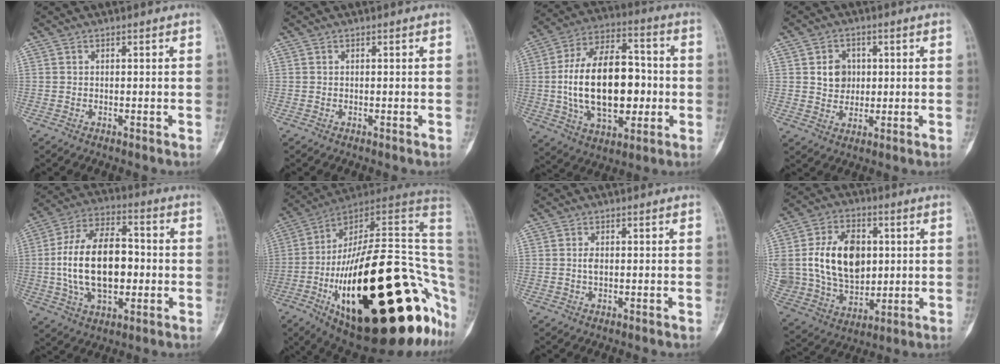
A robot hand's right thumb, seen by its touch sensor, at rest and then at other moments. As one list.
[{"total": 0.0}, {"total": 22.2, "force": [-1.3, 12.7, 18.2], "torque": [-0.295, 0.024, -0.012]}, {"total": 5.7, "force": [1.1, 4.9, 2.7], "torque": [-0.017, -0.002, 0.019]}, {"total": 18.7, "force": [-0.8, 10.6, 15.3], "torque": [-0.267, 0.025, -0.012]}, {"total": 42.9, "force": [-9.7, 16.3, 38.5], "torque": [-0.508, 0.055, -0.146]}, {"total": 1.5, "force": [0.0, 0.9, 1.3], "torque": [-0.023, 0.000, 0.000]}, {"total": 20.6, "force": [2.8, 14.6, 14.3], "torque": [-0.251, -0.003, 0.069]}]